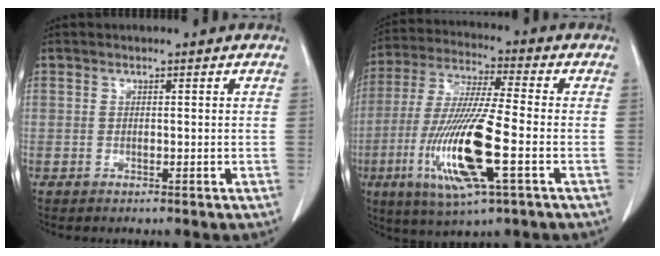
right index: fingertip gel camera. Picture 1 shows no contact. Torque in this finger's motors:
{"motor_torque": [2.14, 0.00, 0.57, 0.18]}